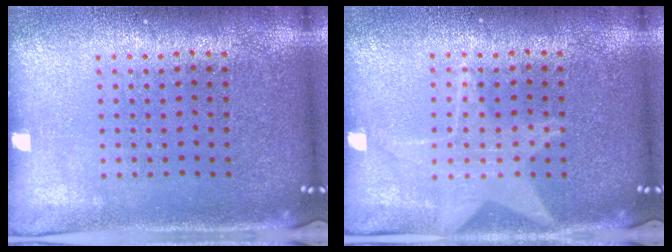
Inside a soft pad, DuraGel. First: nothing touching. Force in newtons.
{"total": 2.0, "press": 2.0, "slide": 0.4}